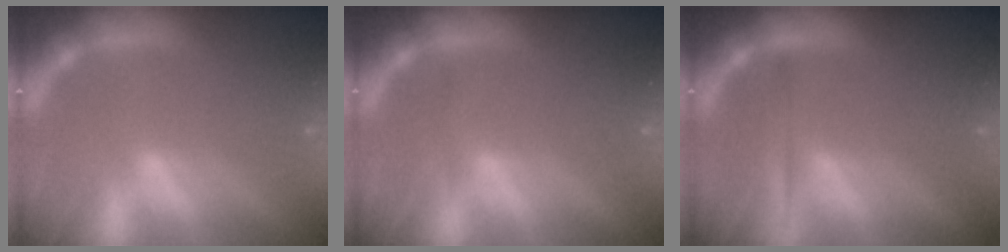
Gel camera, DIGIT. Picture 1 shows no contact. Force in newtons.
{"total": 0.9}
{"total": 2.0}